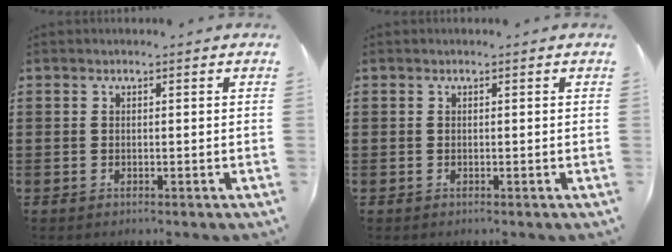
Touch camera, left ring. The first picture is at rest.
{"total": 0.0}